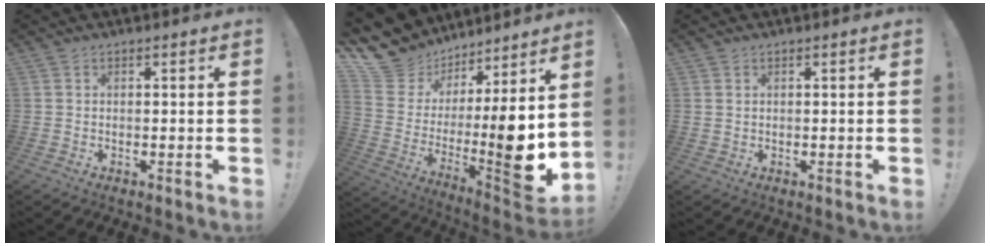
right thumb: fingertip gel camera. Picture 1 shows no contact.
{"total": 12.3, "force": [2.7, 7.2, 9.6], "torque": [-0.123, -0.067, 0.056]}
{"total": 0.6, "force": [0.3, 0.4, 0.2], "torque": [-0.002, 0.000, 0.006]}